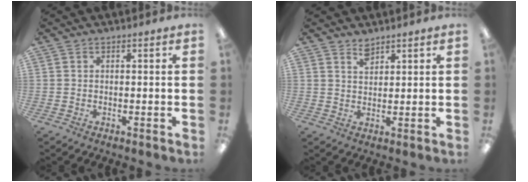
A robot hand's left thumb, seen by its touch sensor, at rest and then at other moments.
{"total": 2.9, "force": [2.5, 1.1, 0.9], "torque": [-0.014, -0.008, 0.046]}